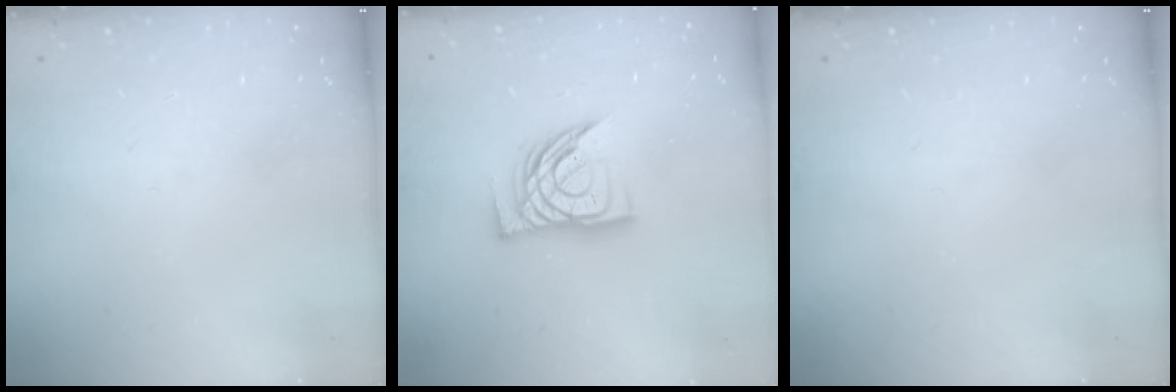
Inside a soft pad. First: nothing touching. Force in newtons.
{"total": 12.1, "press": 12.0, "slide": 1.4}
{"total": 0.0}